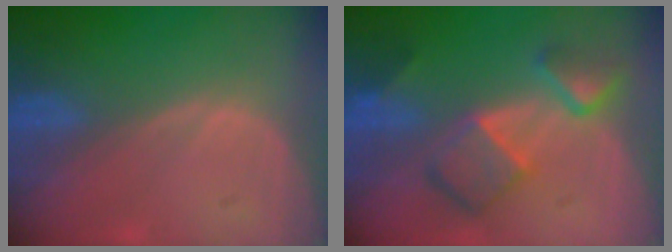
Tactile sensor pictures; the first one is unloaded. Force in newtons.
{"total": 7.9, "press": 6.8, "slide": 3.9}